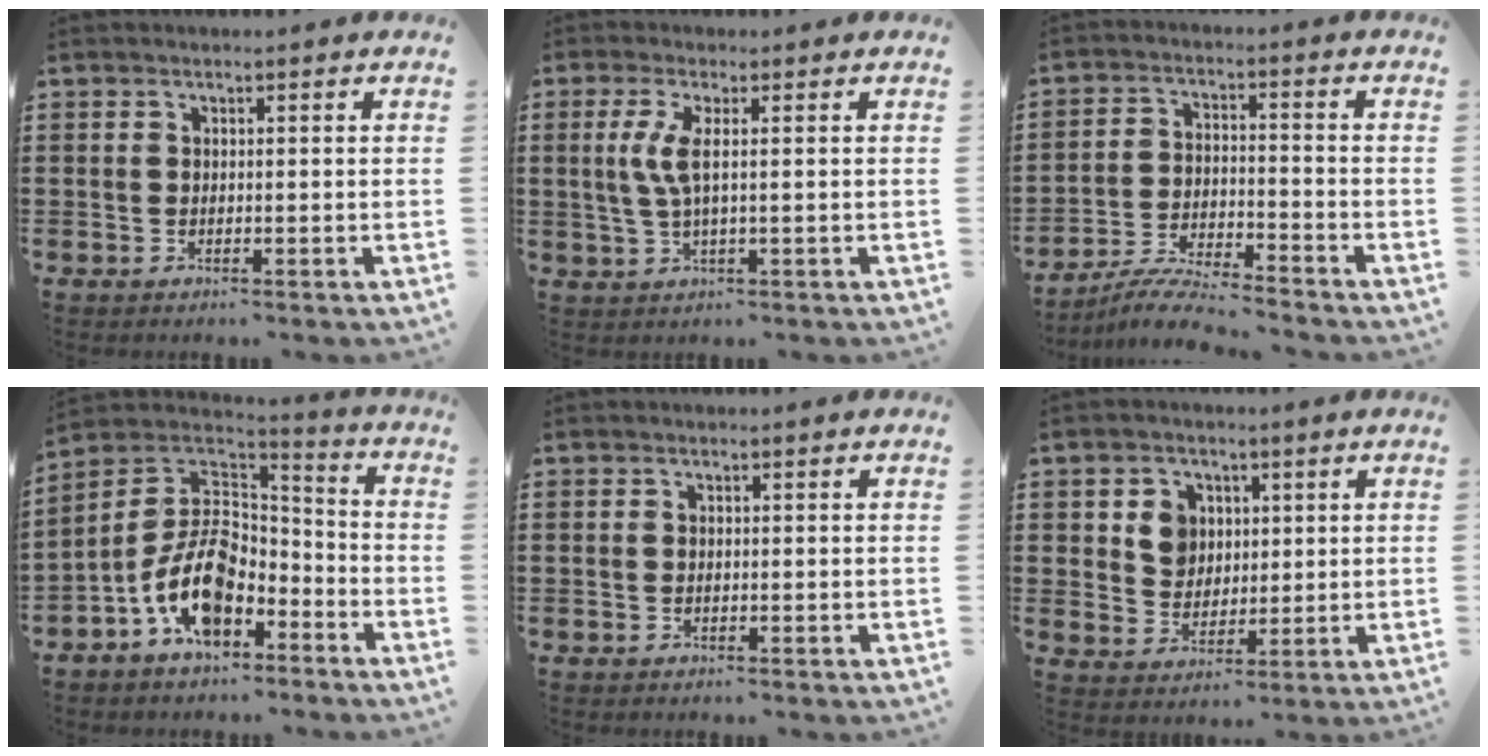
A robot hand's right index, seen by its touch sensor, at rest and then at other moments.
{"total": 4.2, "force": [0.5, 0.4, 4.2], "torque": [-0.102, -0.014, 0.000]}
{"total": 5.8, "force": [-5.6, -0.2, 1.5], "torque": [-0.038, -0.006, -0.110]}
{"total": 12.1, "force": [-5.4, 6.8, 8.4], "torque": [-0.194, 0.009, -0.110]}
{"total": 0.0}
{"total": 5.3, "force": [1.5, 4.7, 1.8], "torque": [-0.049, 0.014, 0.025]}